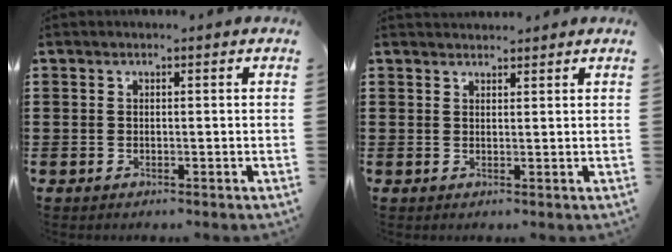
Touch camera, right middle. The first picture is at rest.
{"total": 1.6, "force": [1.5, 0.4, -0.1], "torque": [-0.003, 0.003, 0.029]}